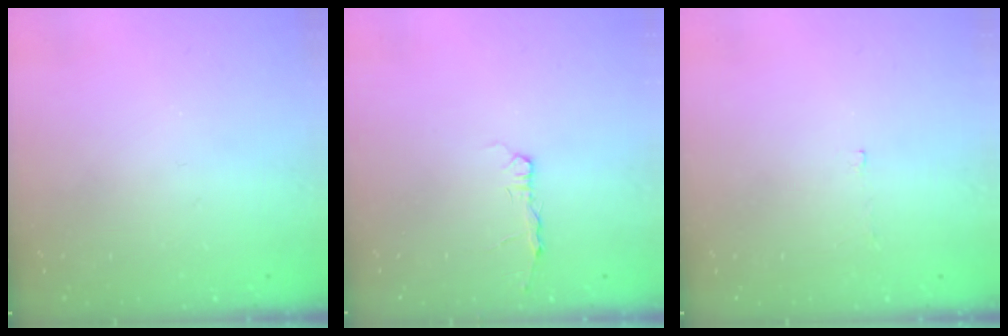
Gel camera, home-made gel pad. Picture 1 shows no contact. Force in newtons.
{"total": 3.4, "press": 3.3, "slide": 0.4}
{"total": 1.6, "press": 1.5, "slide": 0.3}